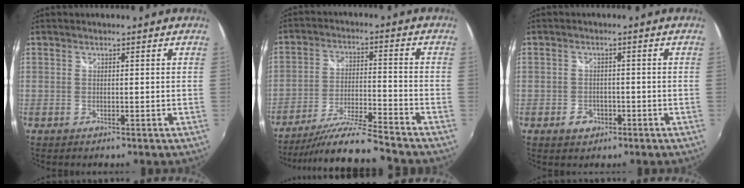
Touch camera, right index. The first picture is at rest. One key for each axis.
{"total": 12.1, "fx": -11.3, "fy": -1.5, "fz": 4.2, "tx": -0.093, "ty": -0.013, "tz": -0.201}
{"total": 3.0, "fx": -1.6, "fy": 2.5, "fz": 0.9, "tx": -0.020, "ty": 0.002, "tz": -0.023}